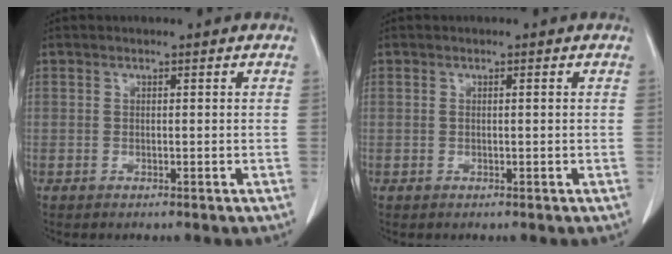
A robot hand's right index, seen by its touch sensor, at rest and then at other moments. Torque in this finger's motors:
{"motor_torque": [-0.07, 0.04, -0.03, -0.01]}